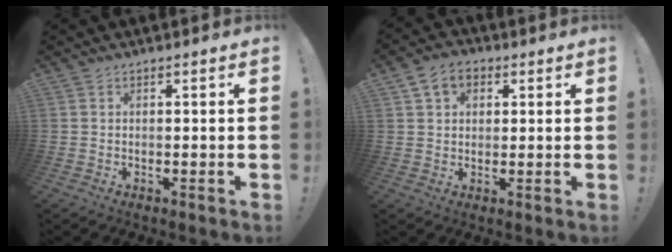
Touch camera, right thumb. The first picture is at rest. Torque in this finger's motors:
{"motor_torque": [0.12, 1.08, 0.84, 0.43, 0.37]}